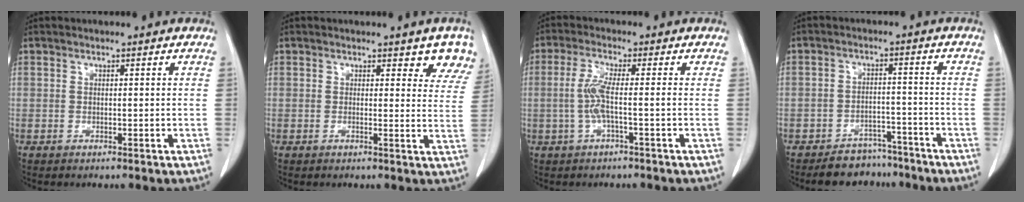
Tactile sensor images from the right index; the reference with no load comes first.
{"total": 5.6, "force": [4.2, 1.8, 3.2], "torque": [-0.016, -0.009, 0.030]}
{"total": 4.3, "force": [-0.8, 0.0, 4.2], "torque": [-0.095, 0.004, -0.017]}
{"total": 6.2, "force": [-5.4, 3.2, 0.2], "torque": [0.011, 0.017, -0.085]}